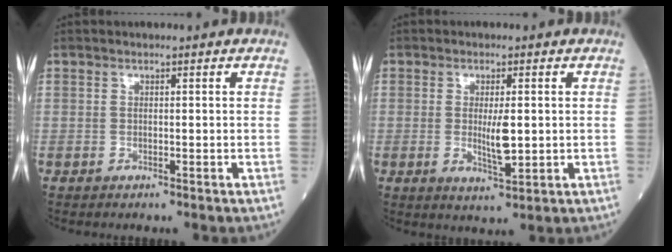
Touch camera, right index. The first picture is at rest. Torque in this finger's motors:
{"motor_torque": [-0.06, -0.07, 0.23, 0.02]}